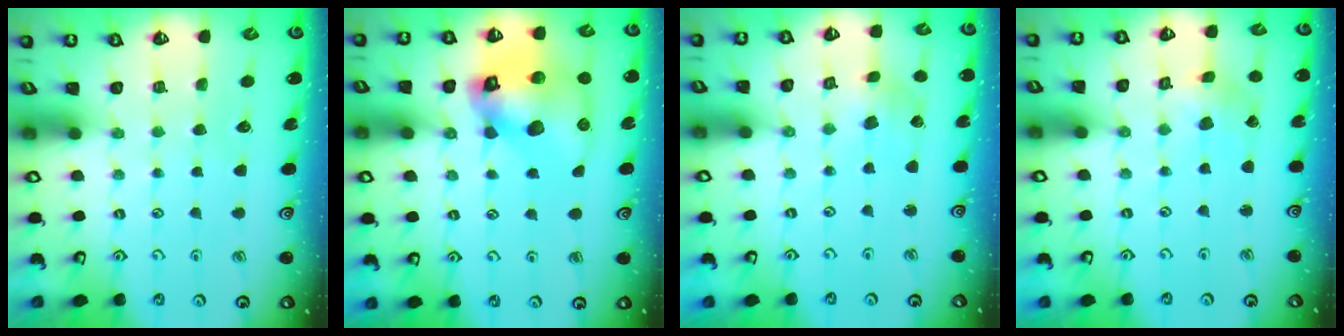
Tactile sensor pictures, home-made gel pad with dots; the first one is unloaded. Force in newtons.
{"total": 16.3, "press": 16.2, "slide": 2.5}
{"total": 2.2, "press": 2.1, "slide": 0.6}
{"total": 1.6, "press": 1.6, "slide": 0.0}